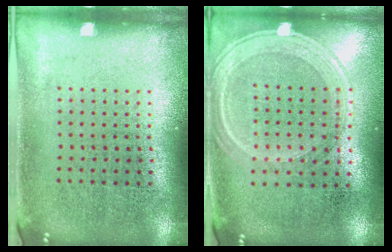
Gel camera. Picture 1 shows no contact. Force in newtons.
{"total": 1.3, "press": 1.2, "slide": 0.3}